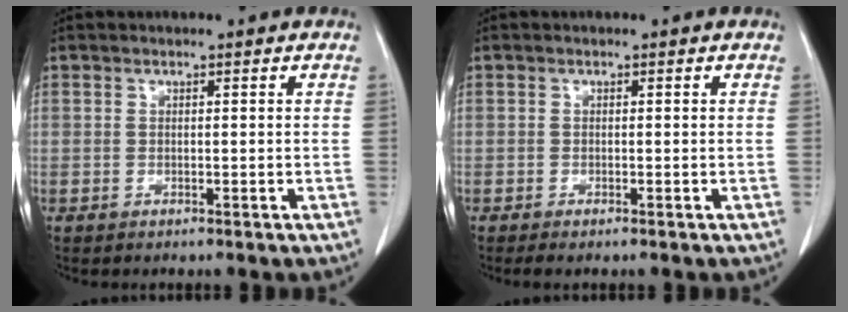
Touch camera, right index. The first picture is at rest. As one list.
[{"total": 1.2, "force": [-0.9, 0.1, 0.8], "torque": [-0.013, -0.004, -0.013]}]